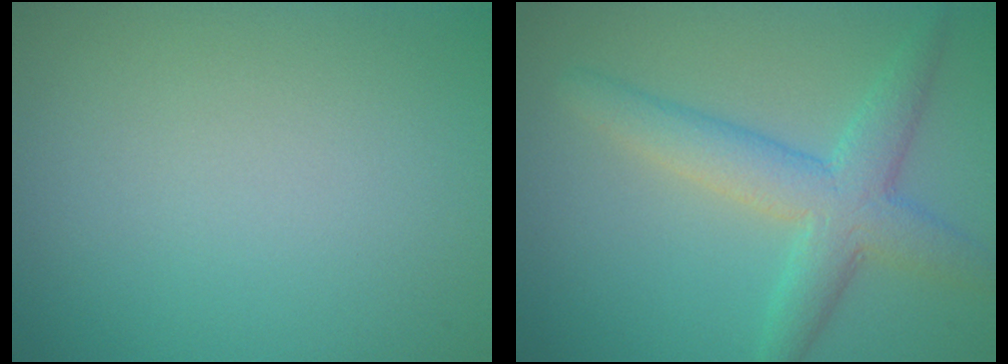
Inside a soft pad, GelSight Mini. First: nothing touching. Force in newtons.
{"total": 4.8, "press": 4.8, "slide": 0.1}